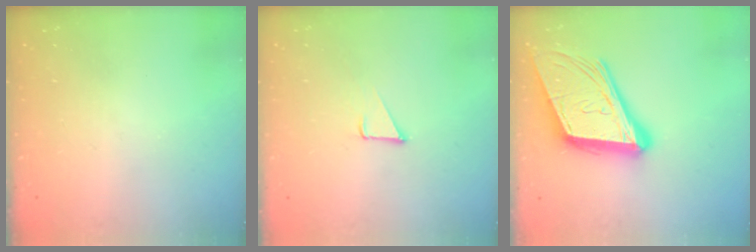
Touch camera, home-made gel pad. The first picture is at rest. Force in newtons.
{"total": 3.2, "press": 3.2, "slide": 0.1}
{"total": 22.1, "press": 21.7, "slide": 4.6}